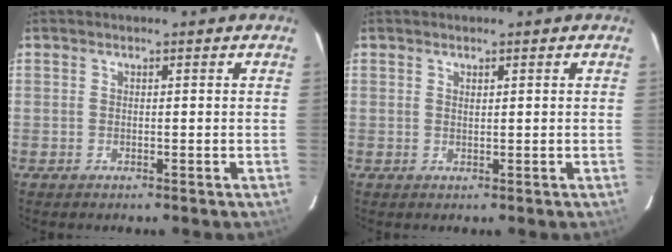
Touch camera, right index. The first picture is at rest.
{"total": 0.7, "force": [0.4, 0.2, 0.5], "torque": [-0.009, 0.002, 0.009]}